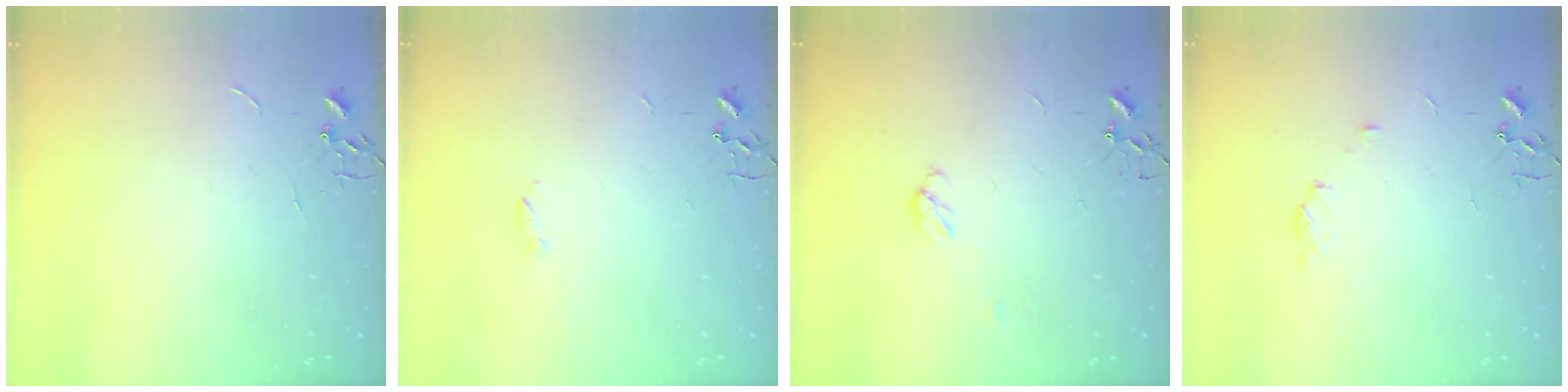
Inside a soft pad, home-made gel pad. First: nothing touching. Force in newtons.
{"total": 2.3, "press": 2.2, "slide": 0.4}
{"total": 3.8, "press": 3.7, "slide": 0.4}
{"total": 4.1, "press": 4.0, "slide": 0.6}